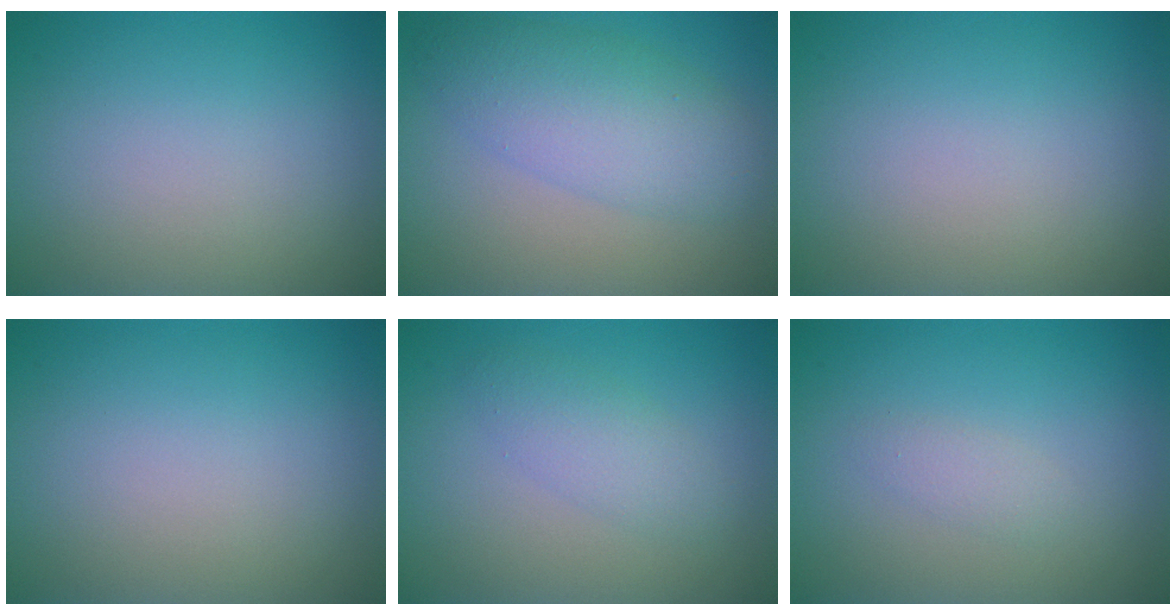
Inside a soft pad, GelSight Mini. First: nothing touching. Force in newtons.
{"total": 5.3, "press": 5.3, "slide": 0.1}
{"total": 0.0}
{"total": 0.0}
{"total": 2.3, "press": 2.3, "slide": 0.2}
{"total": 1.1, "press": 1.1, "slide": 0.0}